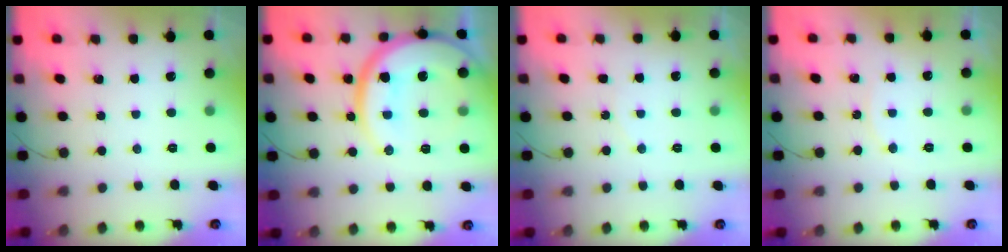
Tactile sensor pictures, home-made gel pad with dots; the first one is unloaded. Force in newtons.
{"total": 21.4, "press": 21.3, "slide": 2.0}
{"total": 4.9, "press": 4.8, "slide": 0.4}
{"total": 3.8, "press": 3.8, "slide": 0.5}